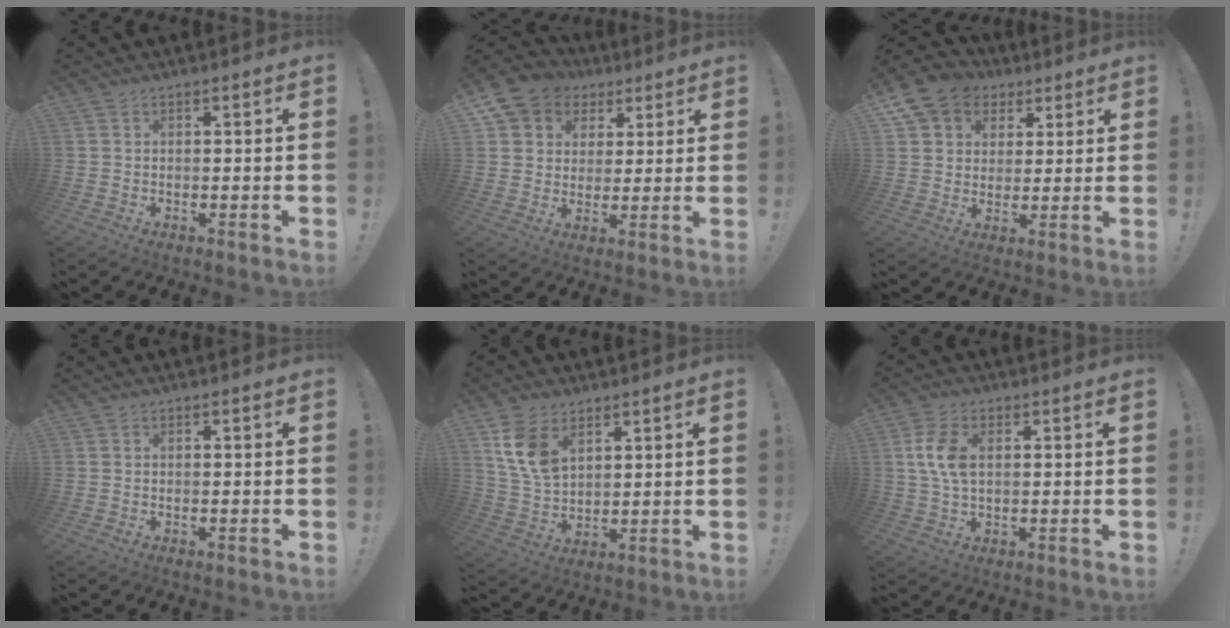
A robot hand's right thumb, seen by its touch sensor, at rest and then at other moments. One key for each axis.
{"total": 8.8, "fx": 4.3, "fy": 7.5, "fz": 1.8, "tx": -0.027, "ty": -0.034, "tz": 0.088}
{"total": 10.0, "fx": 5.1, "fy": 8.1, "fz": 2.8, "tx": -0.045, "ty": -0.031, "tz": 0.105}
{"total": 0.0}
{"total": 10.6, "fx": 5.7, "fy": 6.5, "fz": 6.1, "tx": -0.114, "ty": -0.023, "tz": 0.113}
{"total": 8.0, "fx": 1.5, "fy": 4.8, "fz": 6.2, "tx": -0.120, "ty": -0.002, "tz": 0.025}